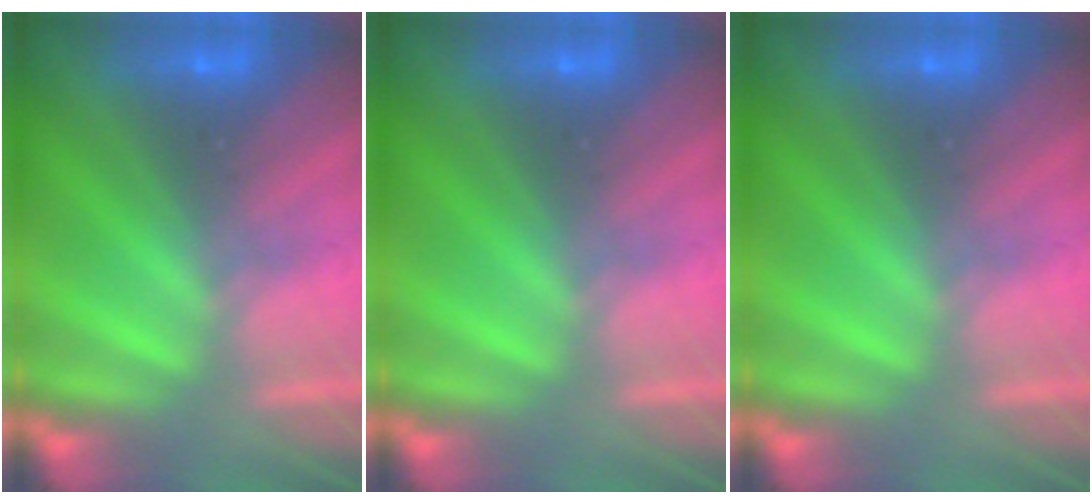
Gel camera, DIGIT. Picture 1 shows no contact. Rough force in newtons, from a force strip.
{"total": 0.0}
{"total": 0.0}